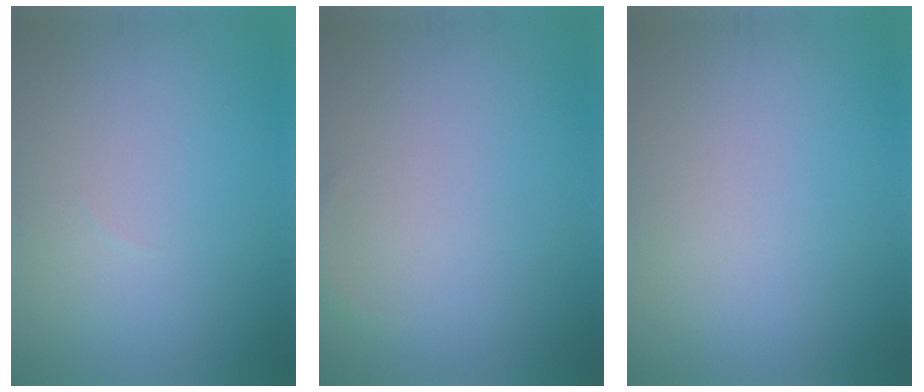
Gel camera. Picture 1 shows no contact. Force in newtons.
{"total": 0.6, "press": 0.6, "slide": 0.1}
{"total": 0.0}